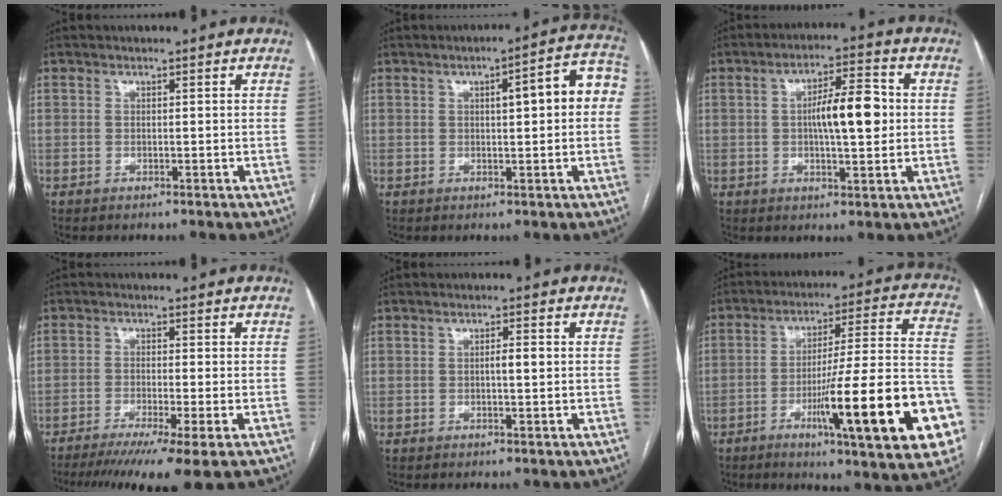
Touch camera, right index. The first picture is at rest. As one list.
[{"total": 8.3, "force": [1.0, 1.7, 8.1], "torque": [-0.101, 0.032, 0.009]}, {"total": 9.0, "force": [0.5, 2.3, 8.7], "torque": [-0.144, 0.016, 0.007]}, {"total": 11.2, "force": [-7.9, -0.4, 7.8], "torque": [-0.118, -0.024, -0.124]}, {"total": 1.7, "force": [0.0, 0.2, 1.7], "torque": [-0.028, 0.003, 0.000]}, {"total": 23.7, "force": [-8.6, 1.6, 22.0], "torque": [-0.260, -0.002, -0.122]}]